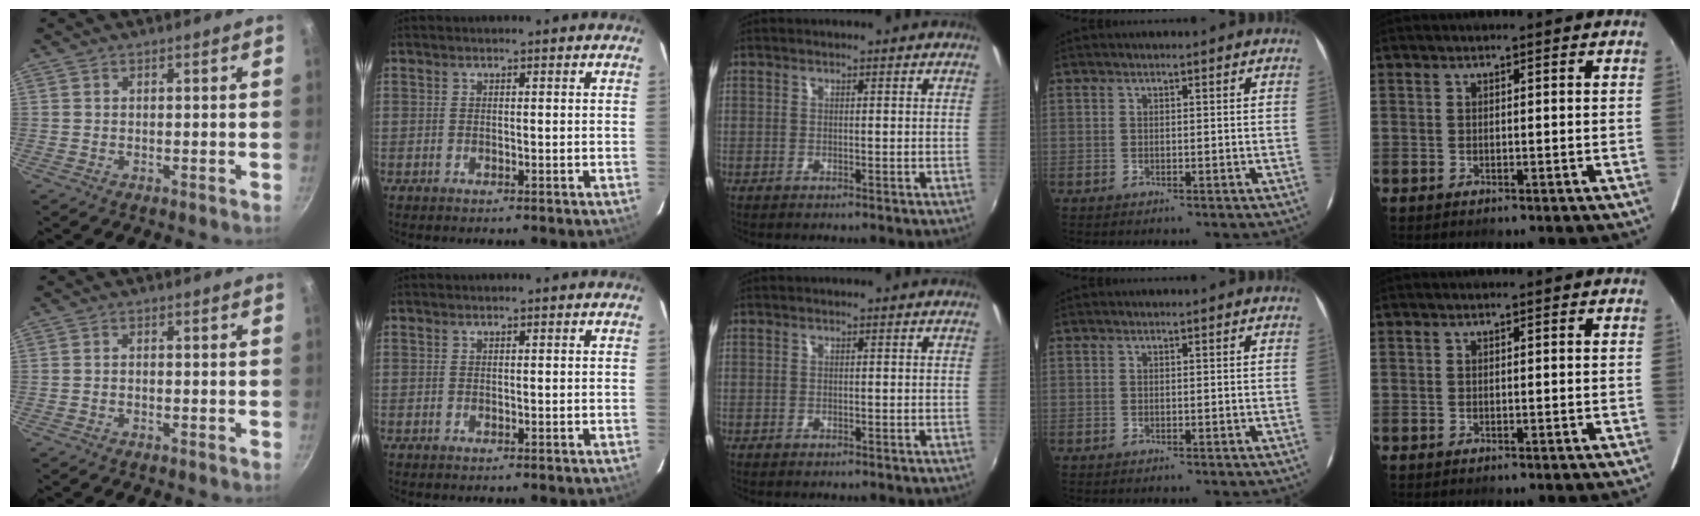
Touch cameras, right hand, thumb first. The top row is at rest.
{"thumb": {"total": 0.9, "force": [-0.5, 0.5, 0.5], "torque": [-0.013, 0.007, -0.011]}, "middle": {"total": 0.8, "force": [-0.6, 0.5, 0.2], "torque": [-0.005, -0.003, -0.010]}}